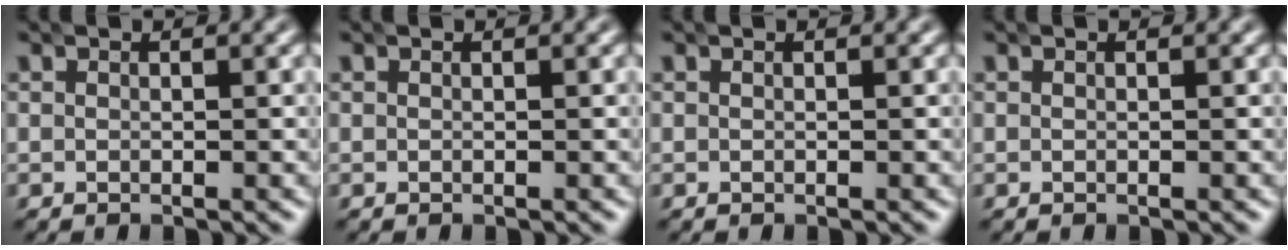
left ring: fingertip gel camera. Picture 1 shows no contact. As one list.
[{"total": 0.0}, {"total": 0.0}, {"total": 0.0}]